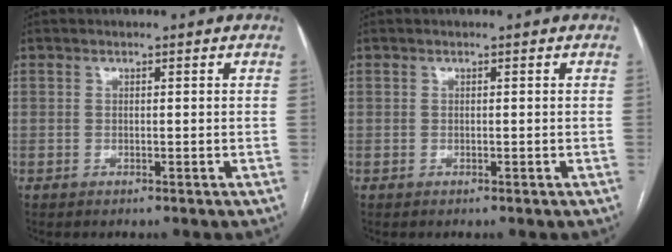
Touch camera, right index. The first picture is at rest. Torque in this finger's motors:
{"motor_torque": [0.15, 0.25, -0.02, -0.01]}